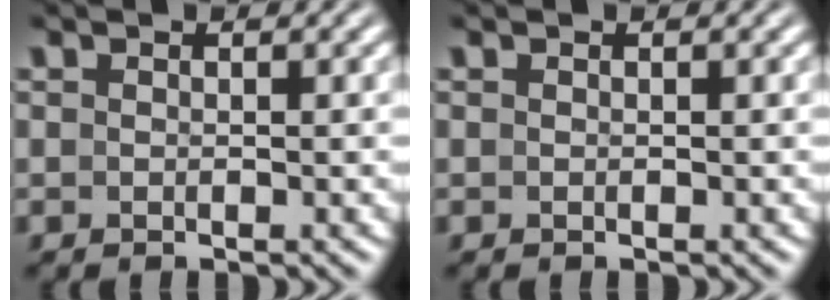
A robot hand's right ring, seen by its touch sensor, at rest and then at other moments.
{"total": 0.0}